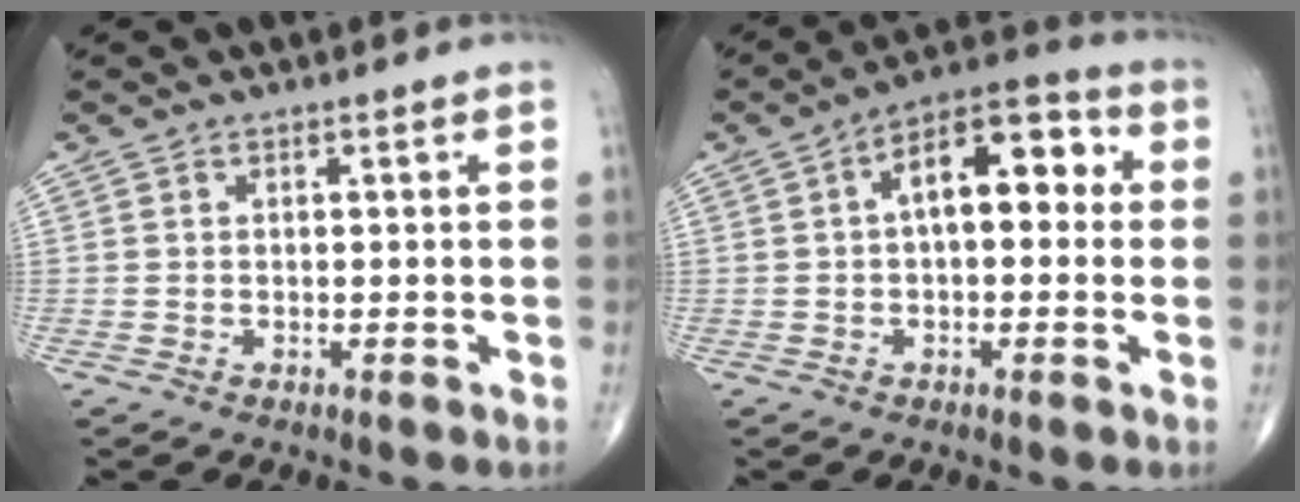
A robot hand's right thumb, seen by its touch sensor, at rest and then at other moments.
{"total": 11.9, "force": [1.7, 6.1, 10.0], "torque": [-0.126, 0.037, 0.012]}